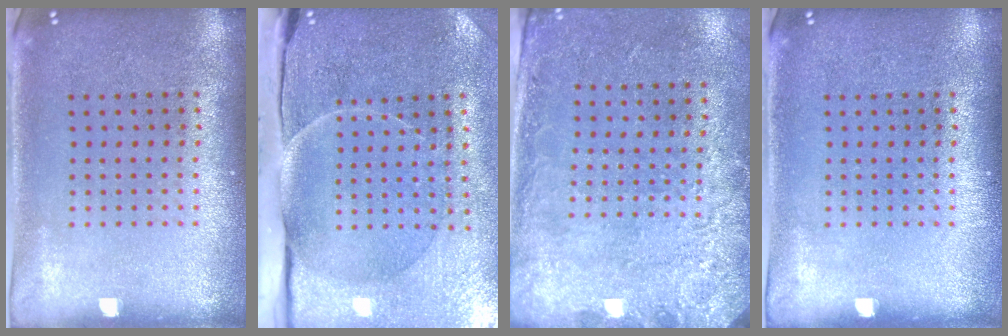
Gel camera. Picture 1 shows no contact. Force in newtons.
{"total": 4.5, "press": 3.8, "slide": 2.3}
{"total": 2.7, "press": 1.9, "slide": 1.9}
{"total": 0.0}